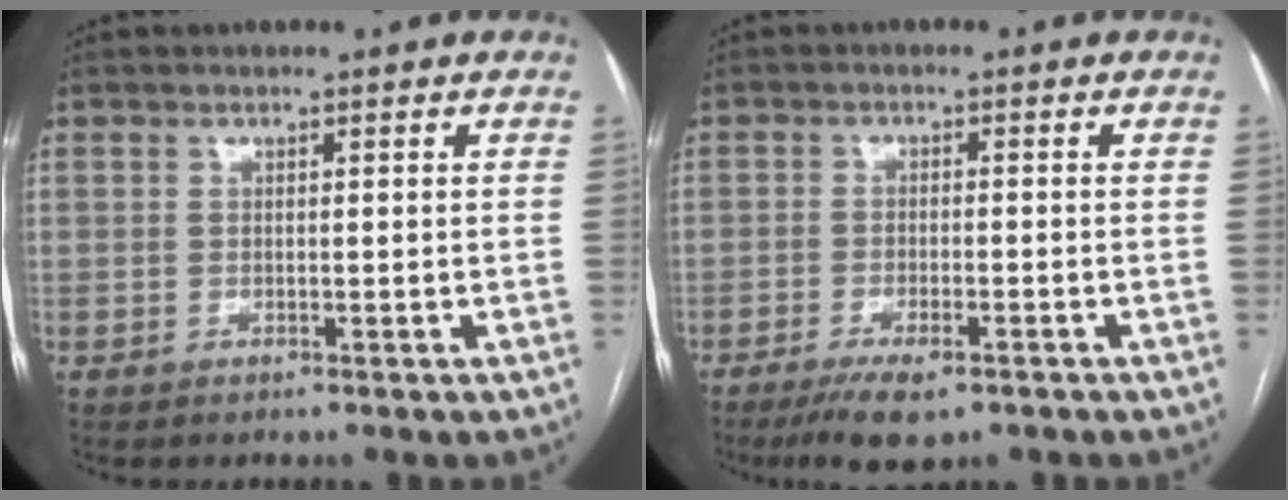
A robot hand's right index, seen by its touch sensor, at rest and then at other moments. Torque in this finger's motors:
{"motor_torque": [0.70, -0.50, 0.17, 0.06]}